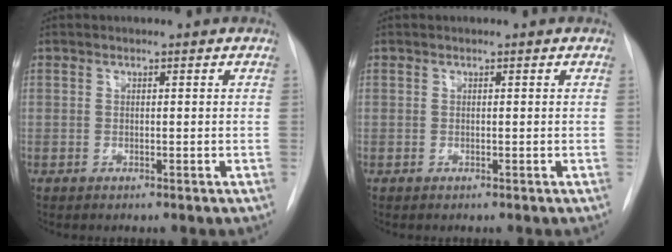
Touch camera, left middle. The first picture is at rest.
{"total": 0.0}